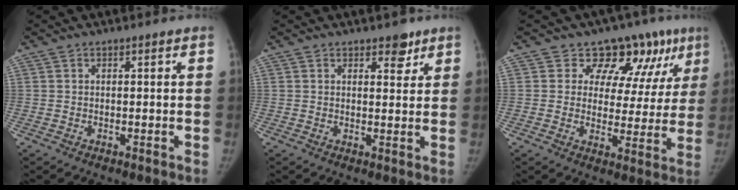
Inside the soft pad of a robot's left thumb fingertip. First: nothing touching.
{"total": 3.2, "force": [2.2, 1.7, 1.6], "torque": [0.000, -0.013, 0.030]}
{"total": 12.9, "force": [8.4, 8.4, 5.3], "torque": [-0.008, -0.033, 0.092]}